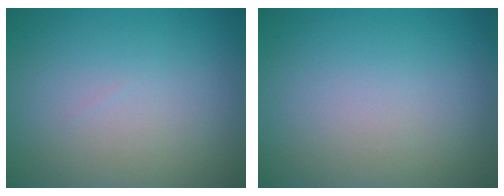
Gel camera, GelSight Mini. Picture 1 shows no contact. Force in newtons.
{"total": 0.0}